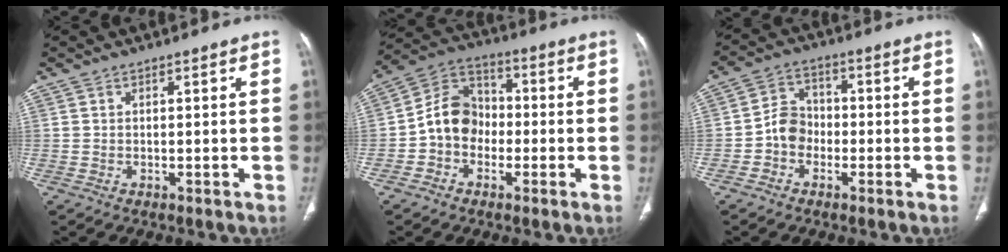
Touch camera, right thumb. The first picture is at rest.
{"total": 9.5, "force": [-1.9, 7.9, 5.0], "torque": [-0.066, 0.040, -0.050]}
{"total": 5.8, "force": [-1.7, 4.9, 2.7], "torque": [-0.025, 0.024, -0.044]}